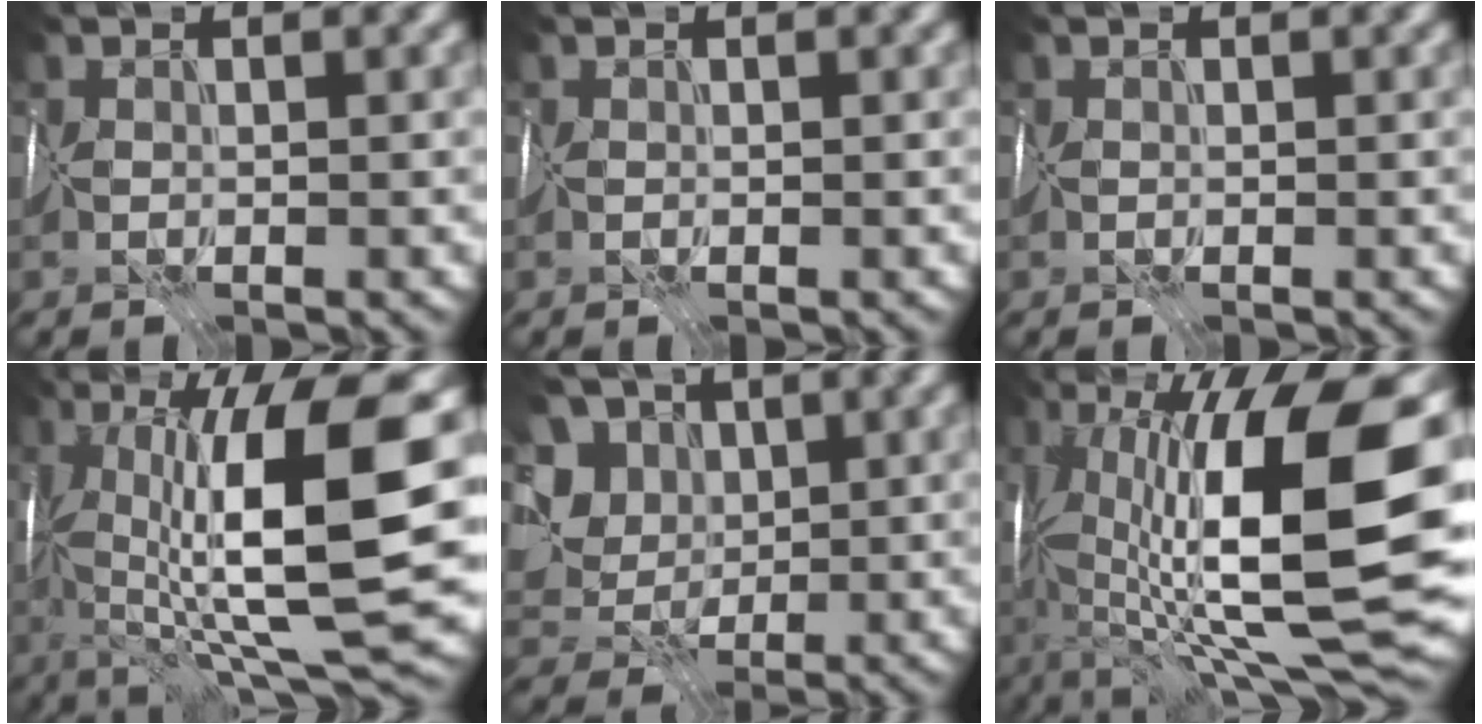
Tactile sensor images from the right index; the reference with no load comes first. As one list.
[{"total": 0.0}, {"total": 0.0}, {"total": 13.8, "force": [0.9, 2.8, 13.5], "torque": [-0.196, 0.002, 0.021]}, {"total": 8.0, "force": [2.3, 6.7, 3.8], "torque": [-0.073, 0.020, 0.014]}, {"total": 16.6, "force": [0.2, 5.3, 15.7], "torque": [-0.249, 0.004, 0.007]}]